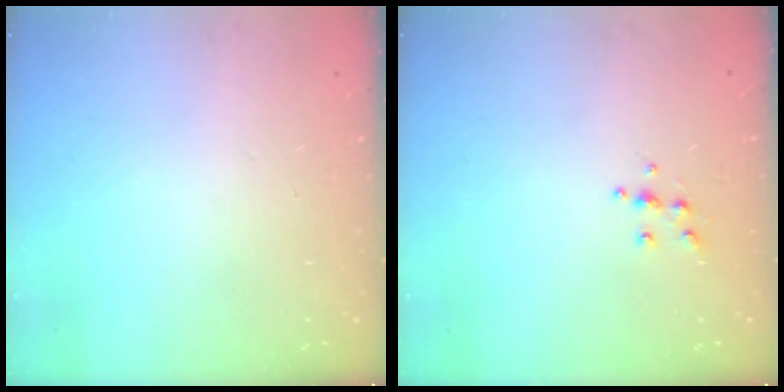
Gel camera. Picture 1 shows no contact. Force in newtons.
{"total": 4.5, "press": 4.5, "slide": 0.5}